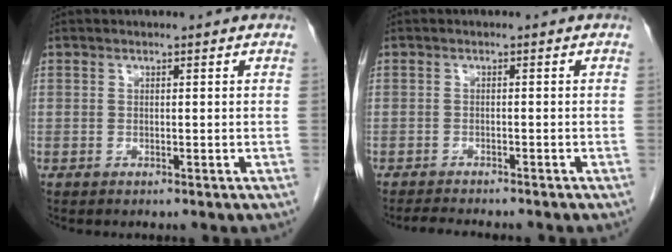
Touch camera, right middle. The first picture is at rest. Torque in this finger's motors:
{"motor_torque": [-0.05, 0.10, -0.02, 0.01]}